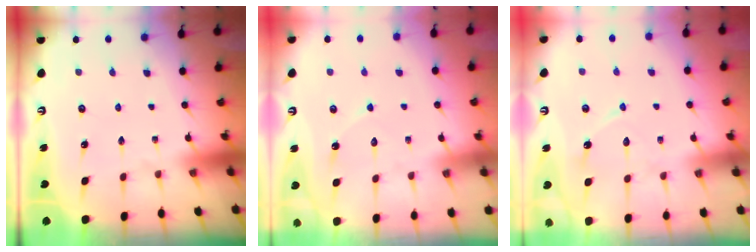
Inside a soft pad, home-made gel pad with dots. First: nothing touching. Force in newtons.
{"total": 5.8, "press": 5.8, "slide": 0.6}
{"total": 8.8, "press": 8.8, "slide": 0.7}